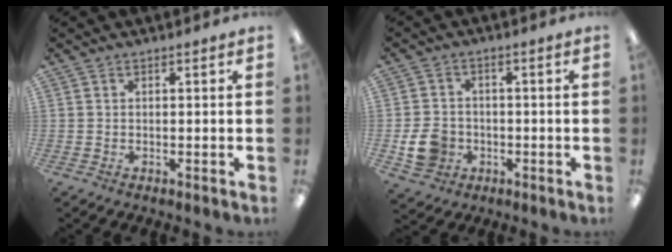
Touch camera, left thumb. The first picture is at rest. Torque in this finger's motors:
{"motor_torque": [-0.16, 0.22, 0.03, 0.00, 0.02]}